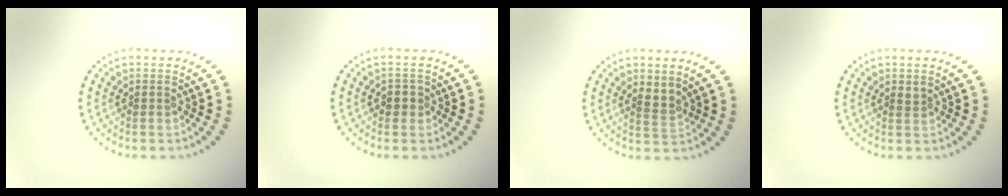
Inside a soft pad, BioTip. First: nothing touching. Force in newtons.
{"total": 1.2, "press": 1.1, "slide": 0.5}
{"total": 1.7, "press": 1.3, "slide": 1.1}
{"total": 0.7, "press": 0.5, "slide": 0.4}